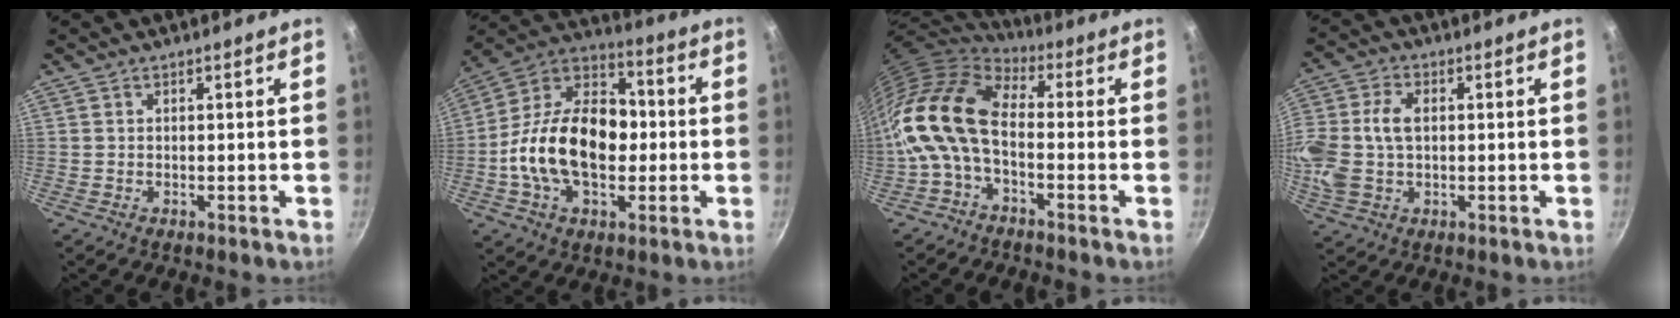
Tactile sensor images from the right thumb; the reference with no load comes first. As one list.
[{"total": 21.4, "force": [-2.0, 13.8, 16.3], "torque": [-0.255, 0.044, -0.052]}, {"total": 14.2, "force": [-2.1, 7.8, 11.7], "torque": [-0.215, 0.026, -0.056]}, {"total": 13.9, "force": [0.7, 9.6, 9.9], "torque": [-0.228, 0.019, 0.009]}]